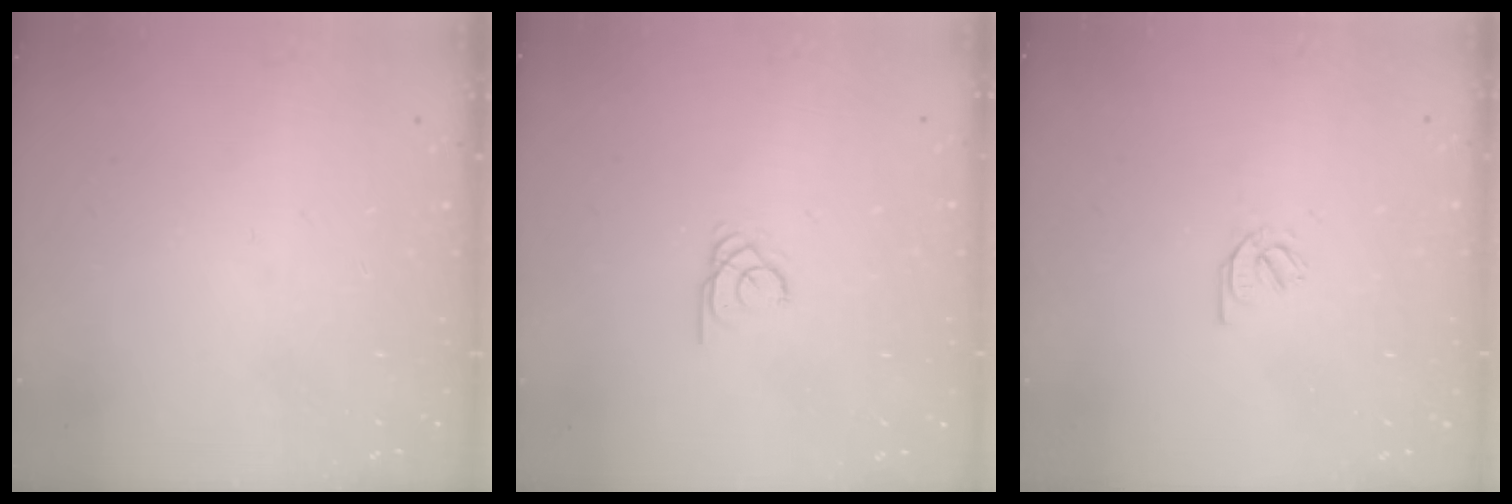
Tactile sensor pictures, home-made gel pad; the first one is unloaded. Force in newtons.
{"total": 1.9, "press": 1.9, "slide": 0.0}
{"total": 2.1, "press": 2.1, "slide": 0.2}